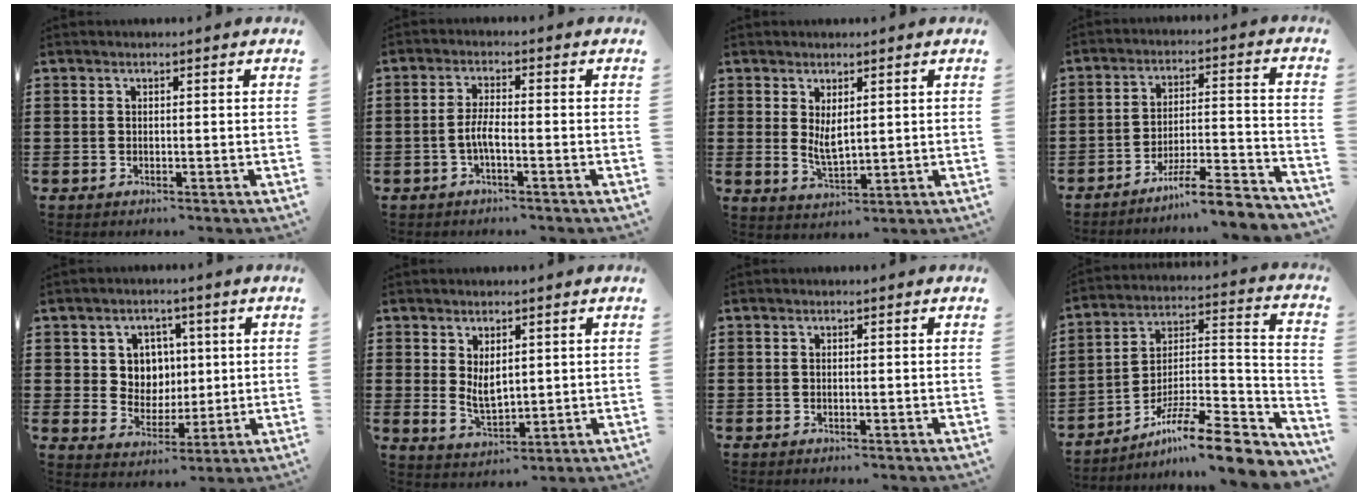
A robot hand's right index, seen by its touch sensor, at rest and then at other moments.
{"total": 3.2, "force": [-1.2, 0.6, 2.9], "torque": [-0.067, -0.004, -0.028]}
{"total": 3.6, "force": [0.8, 1.6, 3.1], "torque": [-0.062, 0.002, 0.016]}
{"total": 7.5, "force": [-6.6, 0.4, 3.5], "torque": [-0.048, 0.003, -0.124]}
{"total": 5.6, "force": [1.8, 5.1, 1.4], "torque": [-0.048, 0.011, 0.030]}
{"total": 4.1, "force": [1.1, 2.4, 3.2], "torque": [-0.058, 0.001, 0.020]}
{"total": 0.0}
{"total": 10.9, "force": [-8.3, 1.5, 6.9], "torque": [-0.108, 0.011, -0.159]}